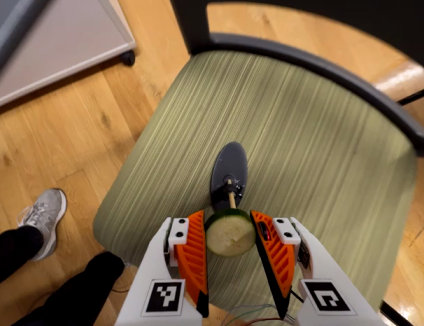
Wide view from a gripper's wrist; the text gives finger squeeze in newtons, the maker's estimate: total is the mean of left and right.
{"total": 8.9, "left": 9.0, "right": 8.7}